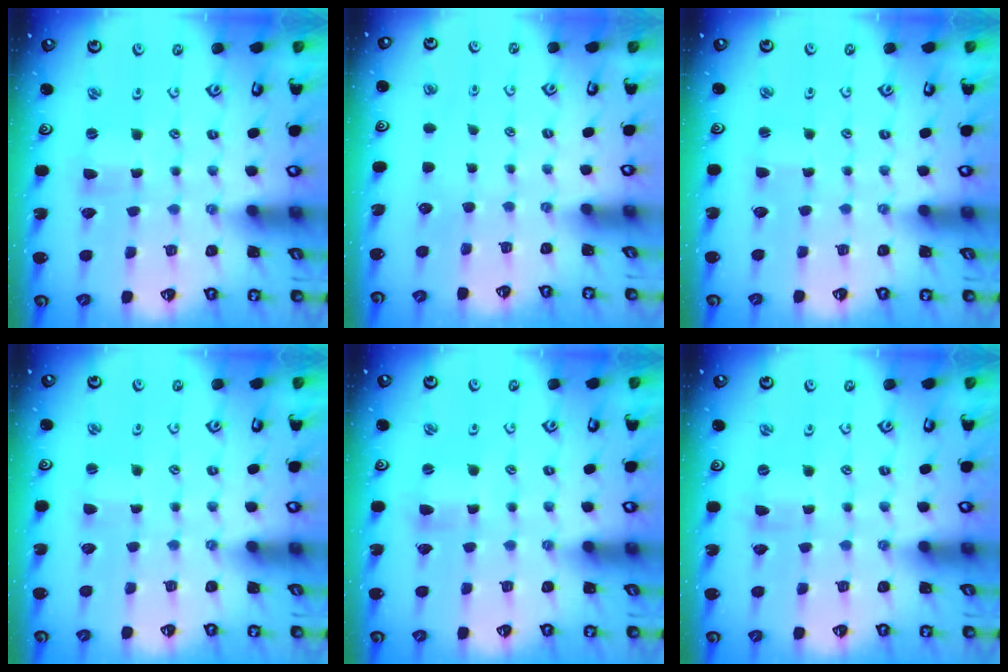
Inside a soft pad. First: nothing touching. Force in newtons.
{"total": 0.0}
{"total": 1.3, "press": 1.3, "slide": 0.2}
{"total": 1.8, "press": 1.8, "slide": 0.3}
{"total": 1.4, "press": 1.4, "slide": 0.3}
{"total": 0.0}